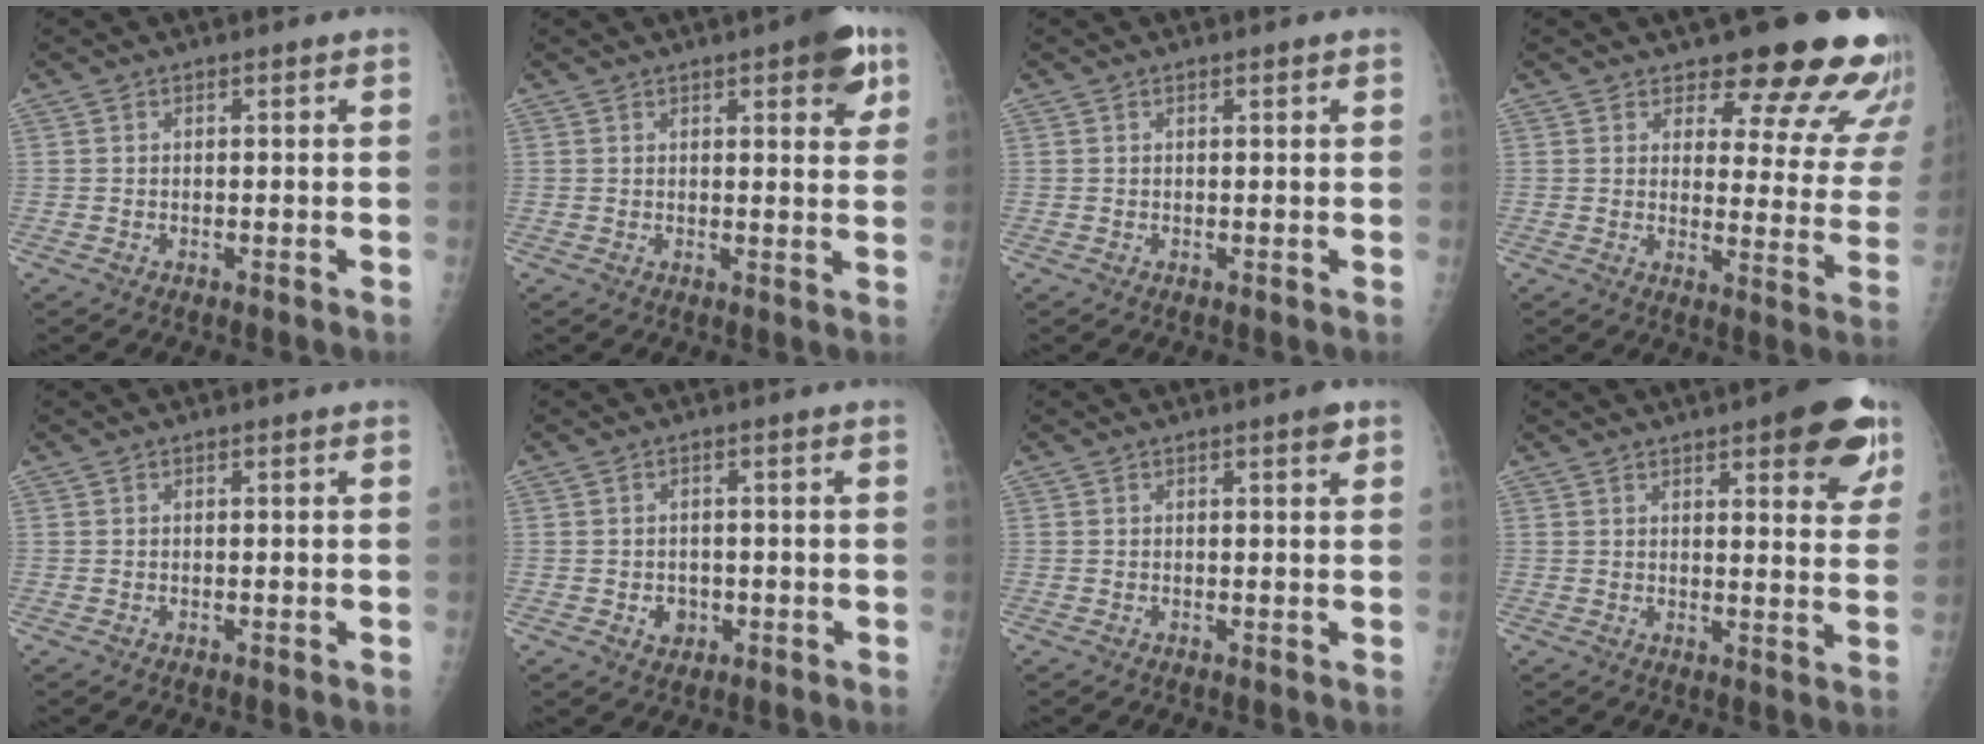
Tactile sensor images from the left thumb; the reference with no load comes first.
{"total": 8.0, "force": [4.1, 2.7, 6.3], "torque": [-0.059, -0.013, 0.046]}
{"total": 0.7, "force": [0.5, 0.1, 0.5], "torque": [-0.005, 0.000, 0.007]}
{"total": 18.2, "force": [15.6, 5.6, 7.6], "torque": [-0.042, -0.119, 0.173]}
{"total": 0.0}
{"total": 2.6, "force": [-0.7, 2.2, 1.1], "torque": [-0.004, 0.003, -0.003]}
{"total": 1.7, "force": [1.0, 0.4, 1.4], "torque": [-0.018, -0.003, 0.011]}
{"total": 13.5, "force": [7.6, 4.1, 10.4], "torque": [-0.088, -0.032, 0.090]}